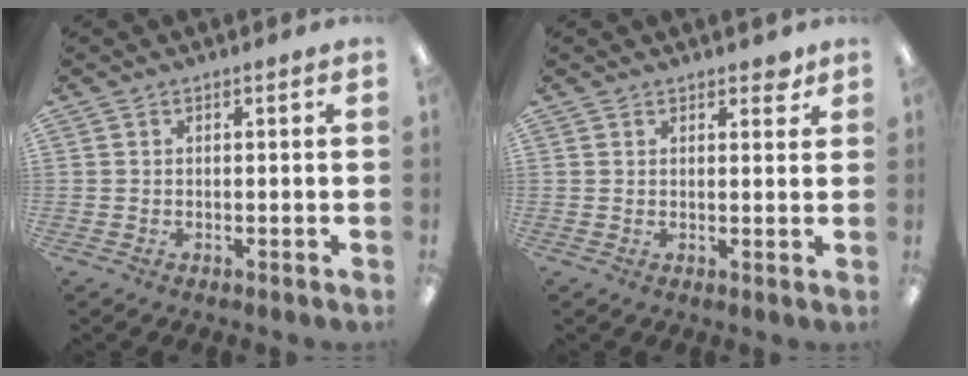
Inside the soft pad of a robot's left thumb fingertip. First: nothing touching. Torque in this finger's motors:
{"motor_torque": [-0.05, 0.02, -0.29, -0.15, 0.00]}